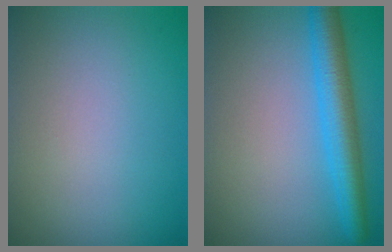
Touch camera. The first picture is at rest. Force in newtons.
{"total": 4.9, "press": 4.9, "slide": 0.2}